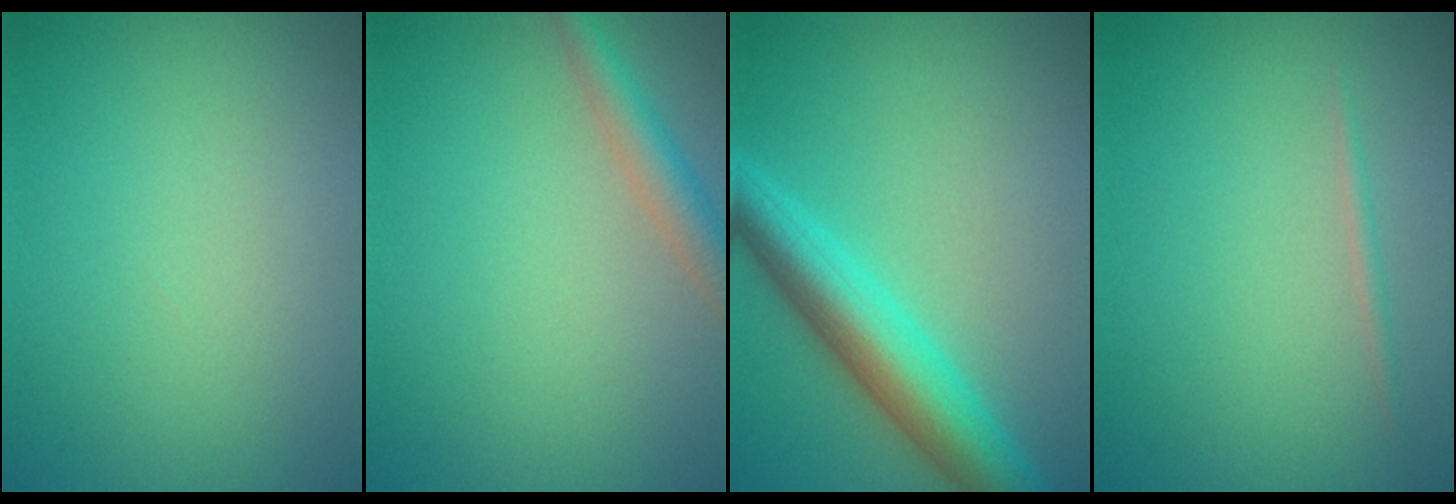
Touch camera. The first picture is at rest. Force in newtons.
{"total": 2.6, "press": 2.6, "slide": 0.1}
{"total": 6.0, "press": 6.0, "slide": 0.1}
{"total": 0.6, "press": 0.6, "slide": 0.1}